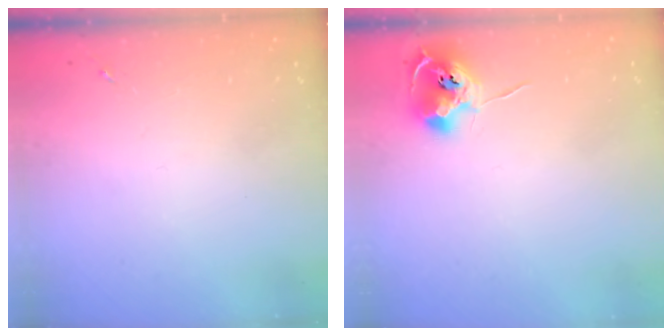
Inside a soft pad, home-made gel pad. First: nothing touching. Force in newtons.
{"total": 9.9, "press": 9.8, "slide": 0.9}